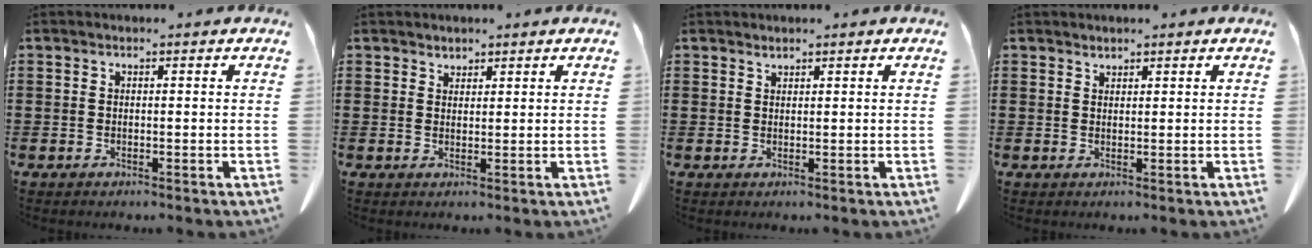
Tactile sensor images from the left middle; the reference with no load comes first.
{"total": 1.6, "force": [1.6, 0.5, -0.1], "torque": [-0.003, -0.001, 0.033]}
{"total": 0.9, "force": [0.9, 0.0, 0.1], "torque": [-0.004, -0.004, 0.020]}
{"total": 1.2, "force": [1.2, 0.1, 0.0], "torque": [-0.003, -0.003, 0.026]}